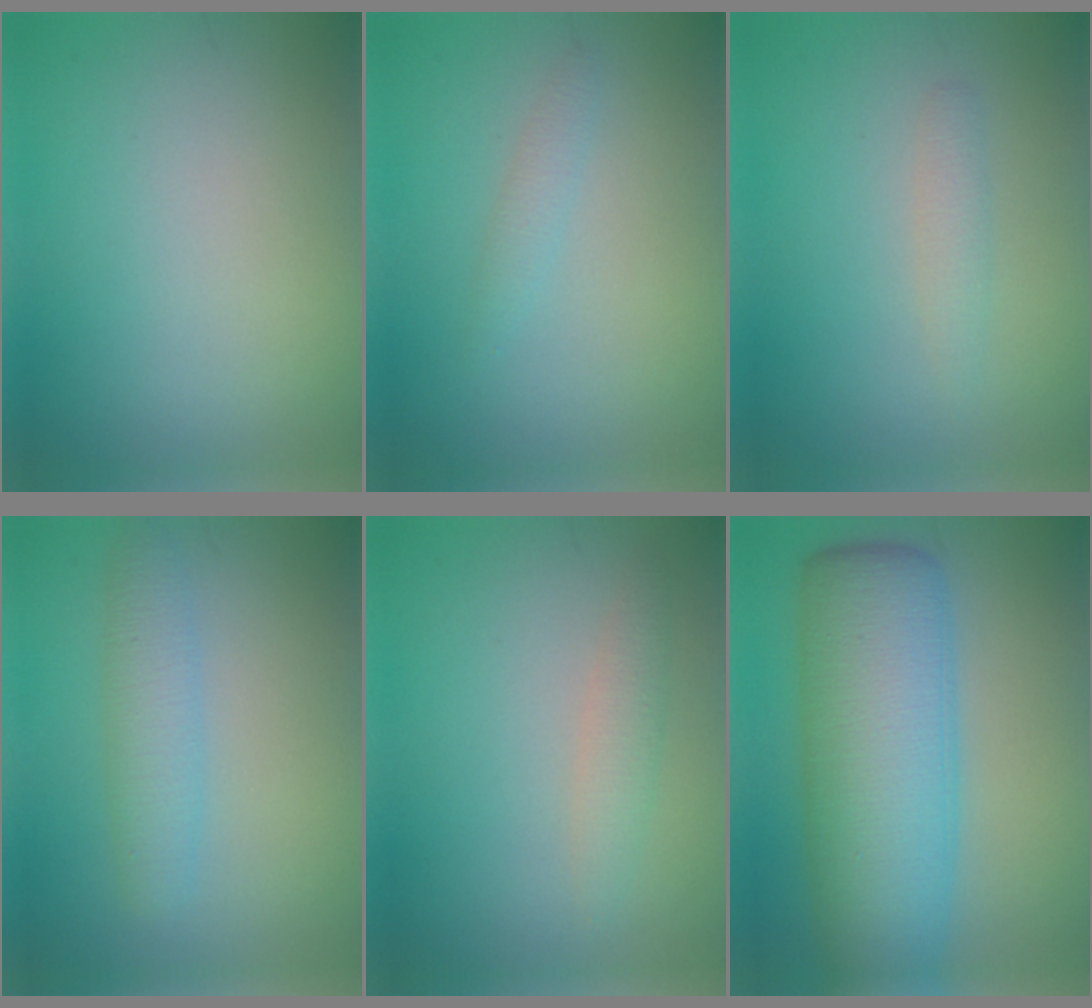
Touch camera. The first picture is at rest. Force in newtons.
{"total": 1.1, "press": 1.1, "slide": 0.0}
{"total": 1.3, "press": 1.3, "slide": 0.1}
{"total": 2.7, "press": 2.7, "slide": 0.2}
{"total": 1.7, "press": 1.7, "slide": 0.1}
{"total": 11.5, "press": 11.5, "slide": 0.3}